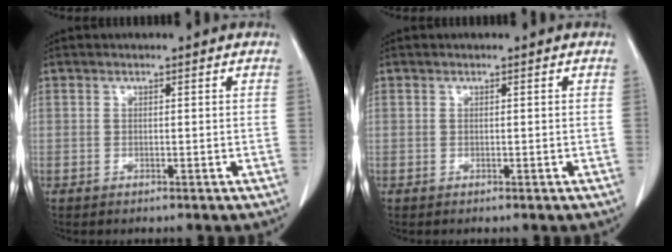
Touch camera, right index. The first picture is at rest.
{"total": 0.0}